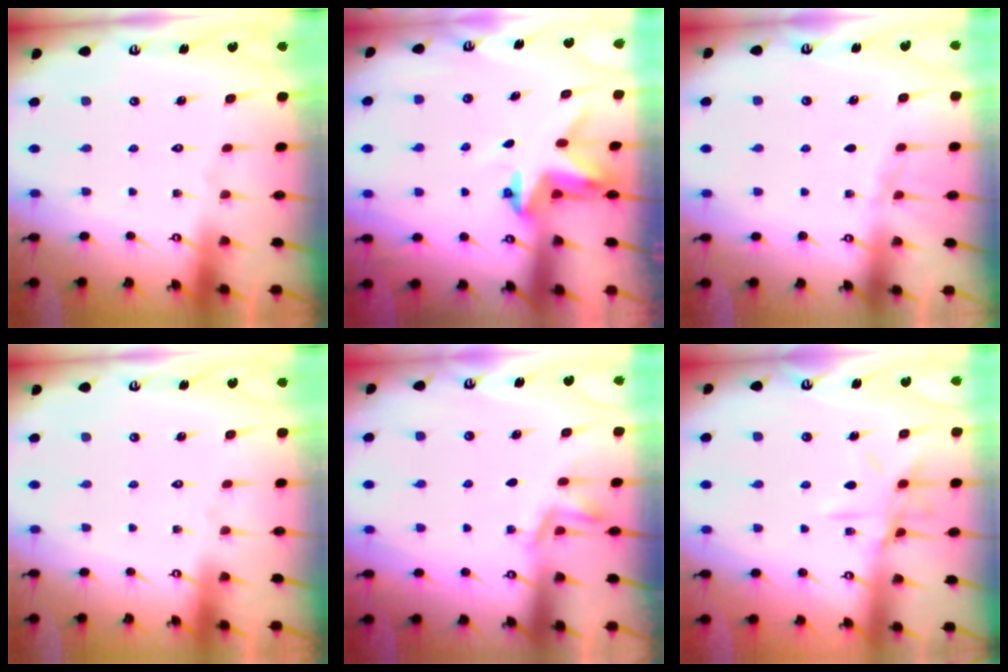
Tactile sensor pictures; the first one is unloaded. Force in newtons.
{"total": 3.2, "press": 3.2, "slide": 0.1}
{"total": 2.1, "press": 2.0, "slide": 0.3}
{"total": 0.0}
{"total": 2.9, "press": 2.6, "slide": 1.1}
{"total": 9.7, "press": 9.7, "slide": 0.7}